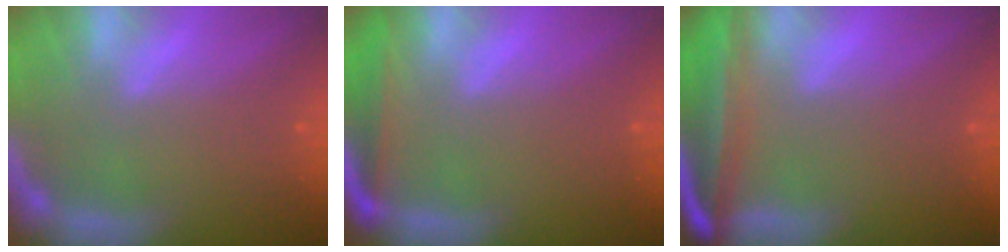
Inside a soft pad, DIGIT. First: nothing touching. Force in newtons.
{"total": 3.0}
{"total": 9.5}